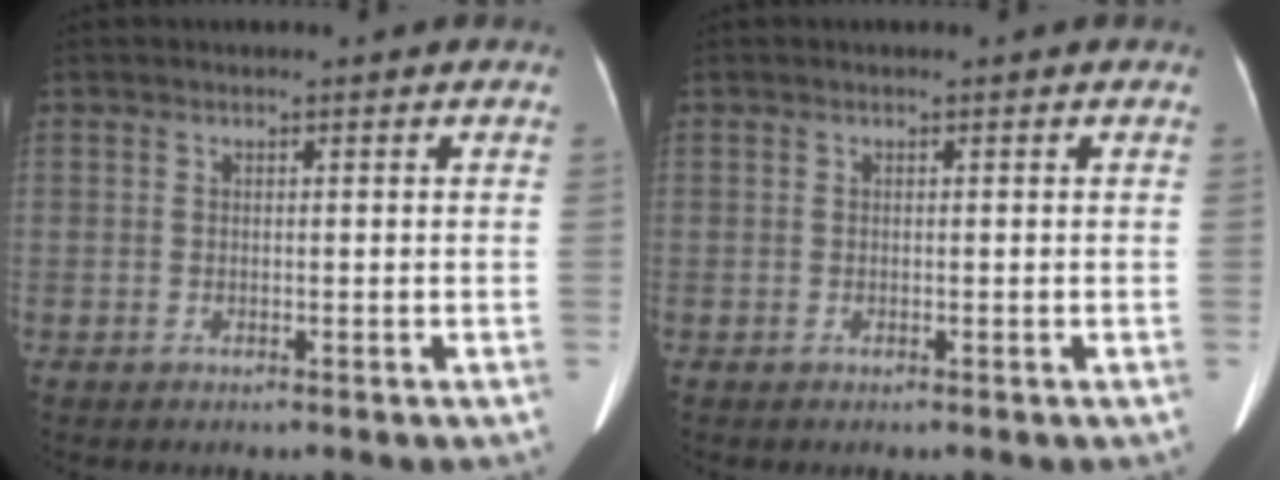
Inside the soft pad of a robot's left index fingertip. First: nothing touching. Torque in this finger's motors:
{"motor_torque": [-0.04, 0.18, -0.01, -0.01]}